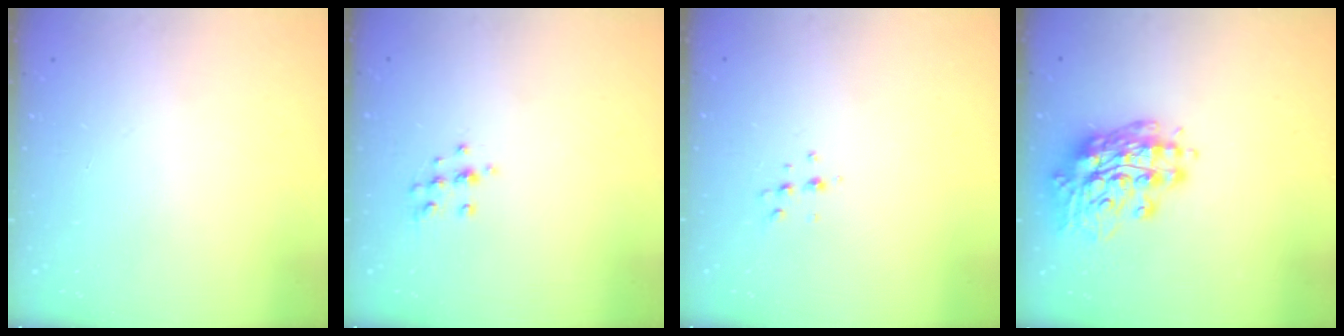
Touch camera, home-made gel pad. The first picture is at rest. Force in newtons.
{"total": 9.0, "press": 8.9, "slide": 0.8}
{"total": 4.3, "press": 4.2, "slide": 0.6}
{"total": 15.6, "press": 15.3, "slide": 3.5}